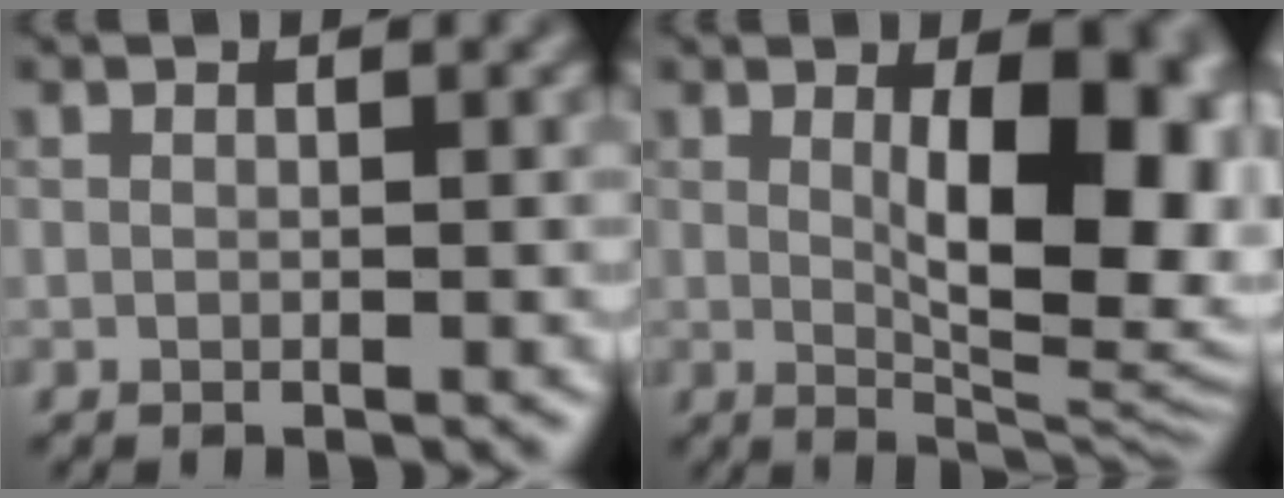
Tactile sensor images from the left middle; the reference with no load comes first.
{"total": 11.9, "force": [1.5, 4.7, 10.8], "torque": [-0.123, -0.004, 0.029]}